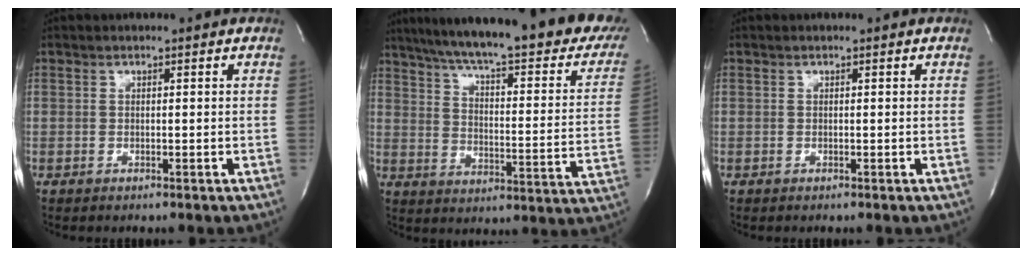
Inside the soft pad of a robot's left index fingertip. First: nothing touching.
{"total": 30.9, "force": [24.1, 5.5, 18.5], "torque": [-0.250, -0.036, 0.303]}
{"total": 0.0}